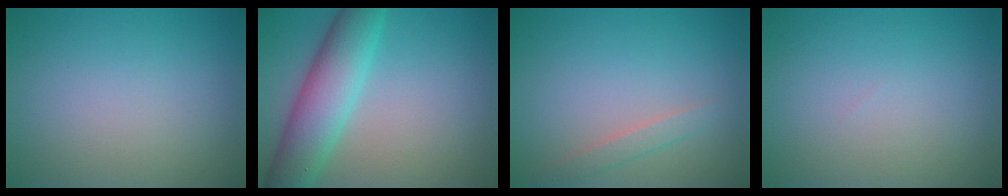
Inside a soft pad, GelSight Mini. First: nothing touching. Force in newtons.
{"total": 6.7, "press": 6.7, "slide": 0.0}
{"total": 1.4, "press": 1.4, "slide": 0.1}
{"total": 0.0}